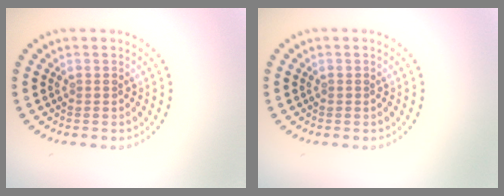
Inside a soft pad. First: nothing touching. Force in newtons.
{"total": 0.0}